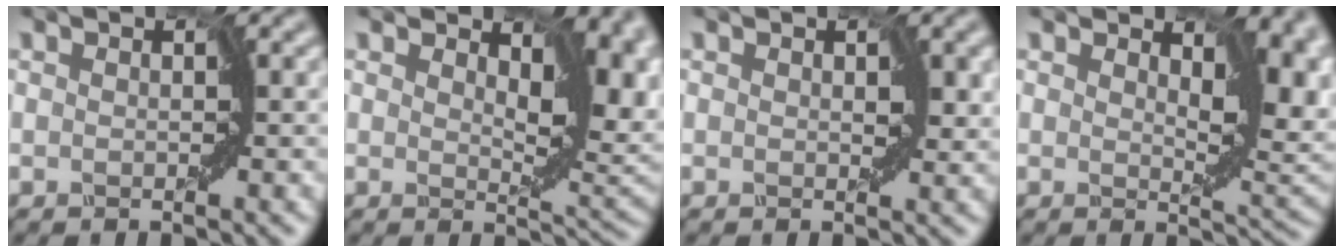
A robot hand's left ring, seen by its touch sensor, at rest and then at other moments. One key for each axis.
{"total": 8.2, "fx": 1.7, "fy": 4.1, "fz": 6.9, "tx": -0.103, "ty": -0.006, "tz": 0.030}
{"total": 1.7, "fx": 0.5, "fy": 0.9, "fz": 1.3, "tx": -0.020, "ty": -0.001, "tz": 0.005}
{"total": 7.2, "fx": 1.5, "fy": 3.7, "fz": 6.0, "tx": -0.088, "ty": -0.005, "tz": 0.028}